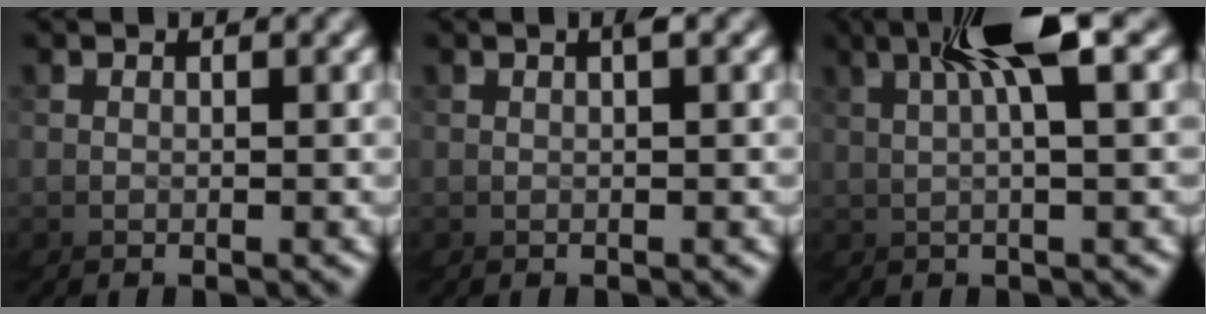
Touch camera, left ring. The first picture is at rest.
{"total": 0.7, "force": [-0.1, -0.6, 0.4], "torque": [-0.012, 0.005, -0.003]}
{"total": 5.8, "force": [2.5, -0.8, 5.2], "torque": [-0.107, 0.033, 0.034]}